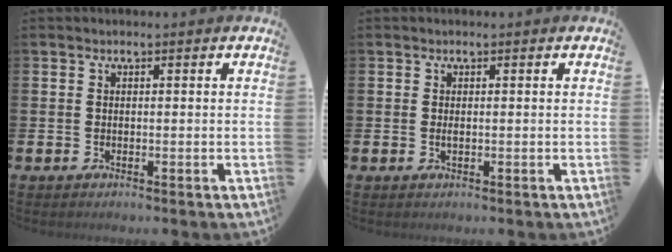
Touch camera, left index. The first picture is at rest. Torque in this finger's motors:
{"motor_torque": [0.23, 0.11, 0.00, 0.00]}